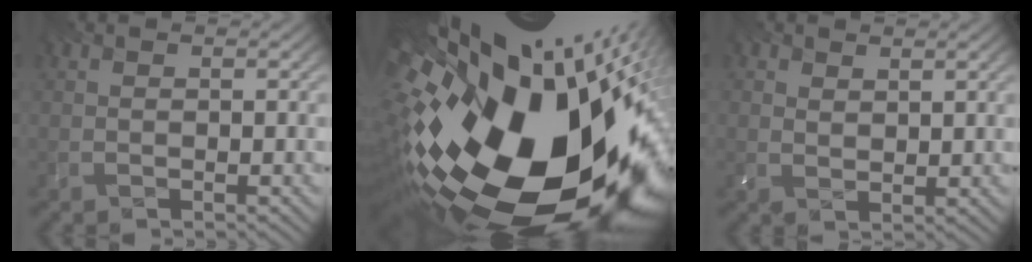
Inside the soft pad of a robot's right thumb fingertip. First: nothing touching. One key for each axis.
{"total": 21.2, "fx": -3.6, "fy": 12.4, "fz": 16.8, "tx": -0.302, "ty": -0.071, "tz": -0.049}
{"total": 1.3, "fx": 1.1, "fy": -0.1, "fz": -0.6, "tx": -0.003, "ty": -0.012, "tz": 0.044}